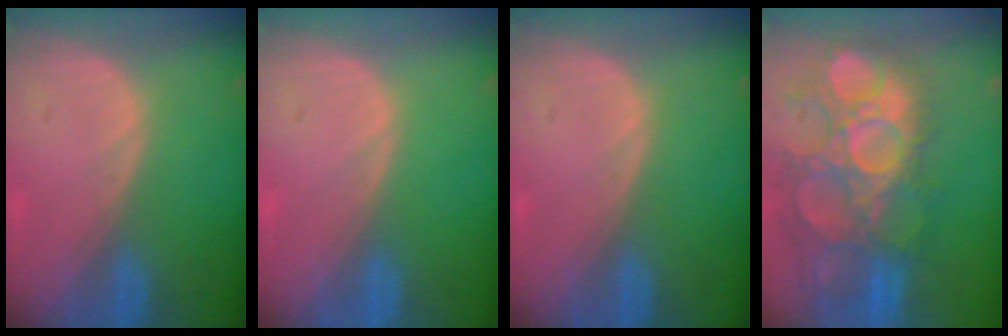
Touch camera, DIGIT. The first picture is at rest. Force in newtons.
{"total": 0.0}
{"total": 0.0}
{"total": 13.8, "press": 12.5, "slide": 5.8}